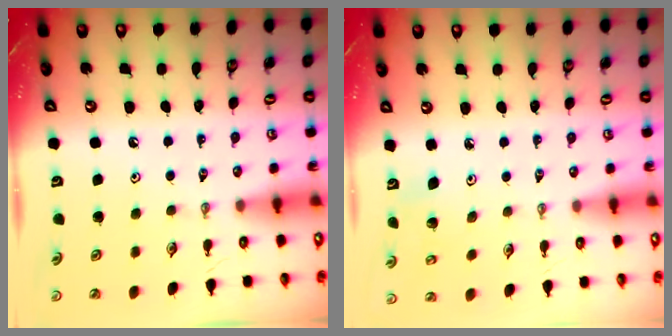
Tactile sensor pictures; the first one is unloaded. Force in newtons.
{"total": 3.6, "press": 3.3, "slide": 1.5}